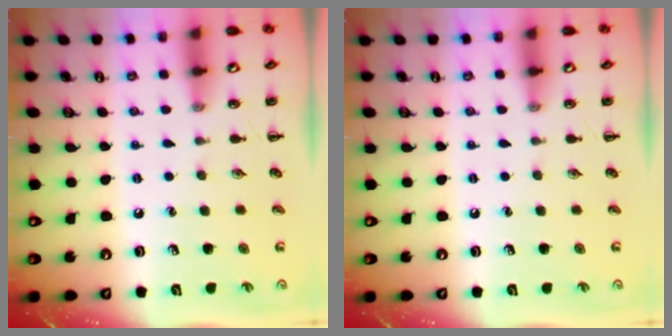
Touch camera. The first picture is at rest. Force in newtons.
{"total": 0.0}